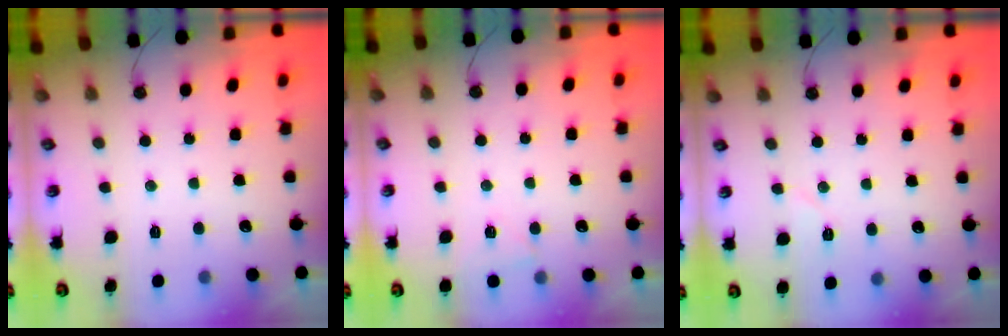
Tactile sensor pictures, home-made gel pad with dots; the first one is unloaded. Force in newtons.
{"total": 4.5, "press": 4.4, "slide": 0.8}
{"total": 5.2, "press": 4.7, "slide": 2.3}